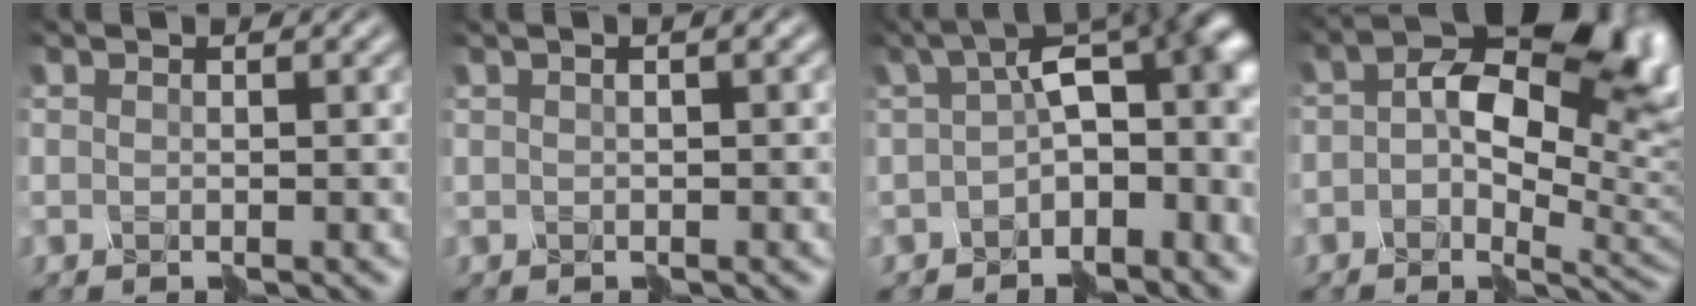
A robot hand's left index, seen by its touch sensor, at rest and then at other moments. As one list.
[{"total": 2.2, "force": [0.3, 0.9, 2.0], "torque": [-0.008, 0.014, 0.009]}, {"total": 8.9, "force": [-0.6, 4.8, 7.5], "torque": [-0.090, 0.023, -0.021]}, {"total": 11.9, "force": [2.5, 6.7, 9.5], "torque": [-0.143, 0.015, 0.030]}]